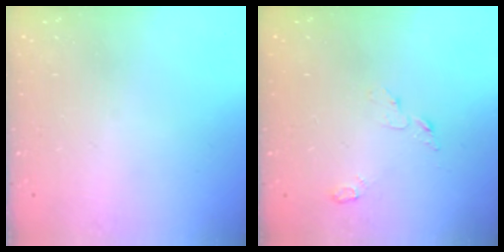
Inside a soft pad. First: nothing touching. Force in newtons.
{"total": 3.5, "press": 3.5, "slide": 0.4}